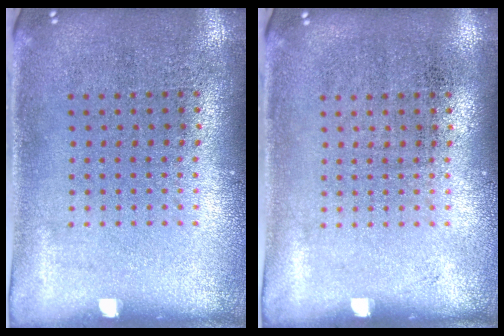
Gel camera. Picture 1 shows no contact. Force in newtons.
{"total": 0.0}